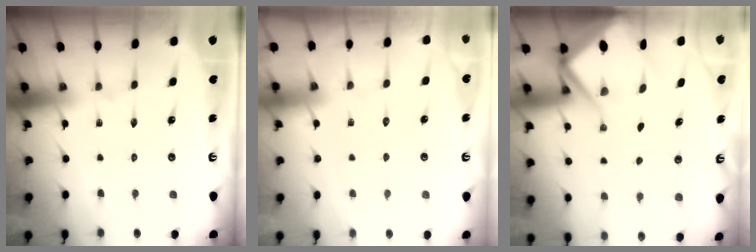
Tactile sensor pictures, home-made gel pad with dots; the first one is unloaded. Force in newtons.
{"total": 2.5, "press": 2.4, "slide": 0.4}
{"total": 6.6, "press": 6.6, "slide": 0.5}